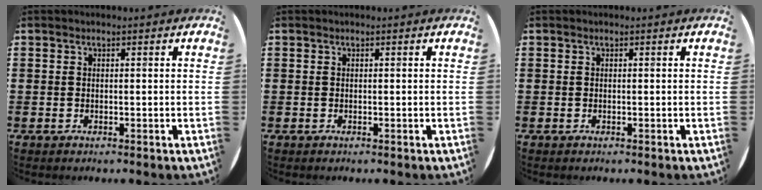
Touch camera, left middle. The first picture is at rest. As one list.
[{"total": 0.0}, {"total": 0.0}]